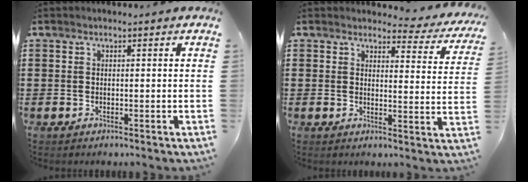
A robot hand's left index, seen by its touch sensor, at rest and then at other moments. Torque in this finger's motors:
{"motor_torque": [-0.80, -0.67, -0.42, -0.21]}